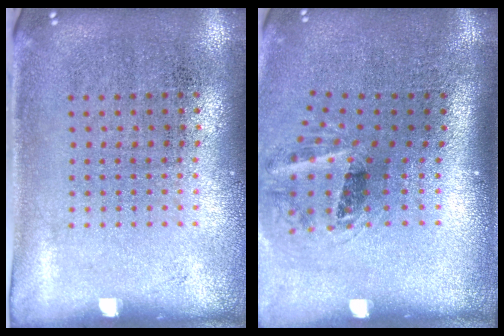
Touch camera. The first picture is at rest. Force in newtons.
{"total": 1.6, "press": 1.1, "slide": 1.1}